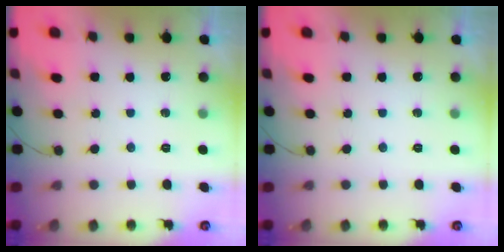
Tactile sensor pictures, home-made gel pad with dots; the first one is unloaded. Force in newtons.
{"total": 0.0}